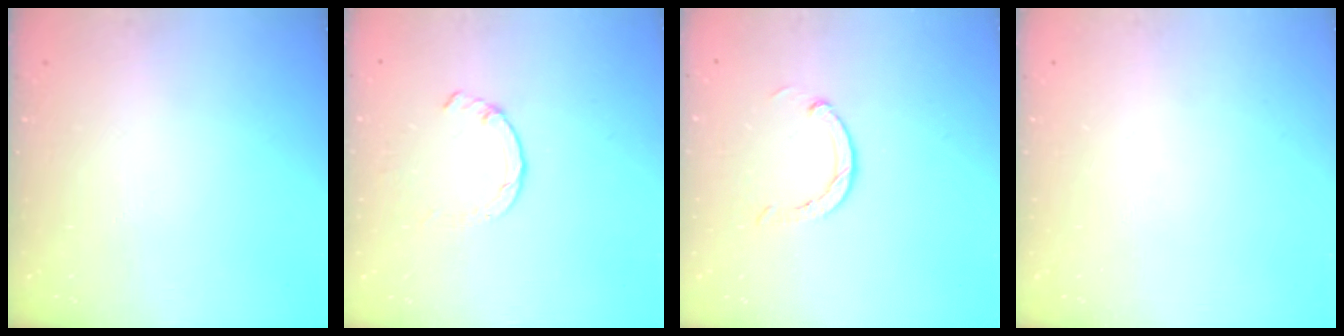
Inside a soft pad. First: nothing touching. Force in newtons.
{"total": 1.4, "press": 1.4, "slide": 0.3}
{"total": 3.0, "press": 3.0, "slide": 0.1}
{"total": 0.0}